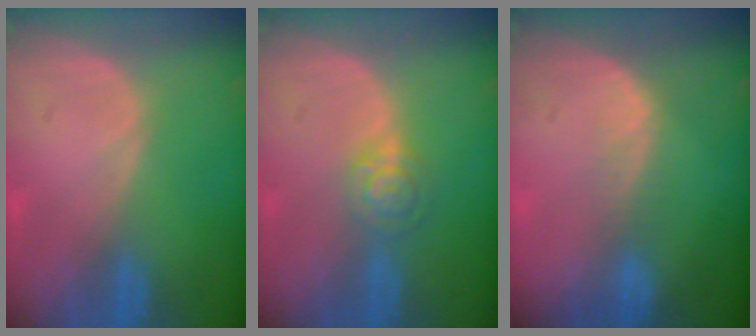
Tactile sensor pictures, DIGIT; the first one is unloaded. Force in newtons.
{"total": 4.0, "press": 3.7, "slide": 1.5}
{"total": 2.3, "press": 1.6, "slide": 1.6}